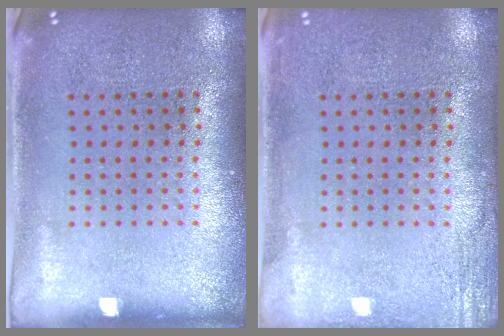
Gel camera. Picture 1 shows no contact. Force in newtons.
{"total": 1.9, "press": 1.9, "slide": 0.2}